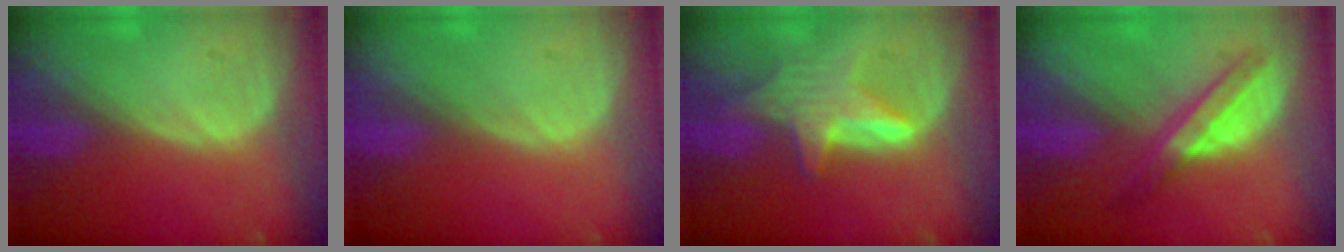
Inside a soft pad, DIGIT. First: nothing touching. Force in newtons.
{"total": 0.0}
{"total": 6.3, "press": 6.1, "slide": 1.7}
{"total": 5.4, "press": 5.3, "slide": 0.8}